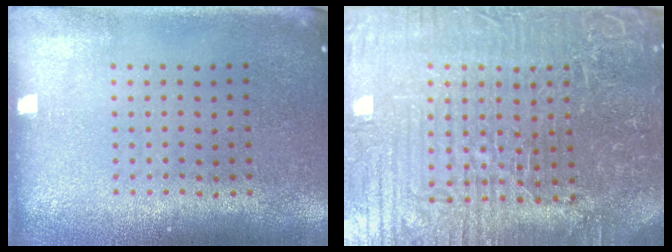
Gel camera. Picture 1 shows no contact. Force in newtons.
{"total": 7.4, "press": 6.6, "slide": 3.5}